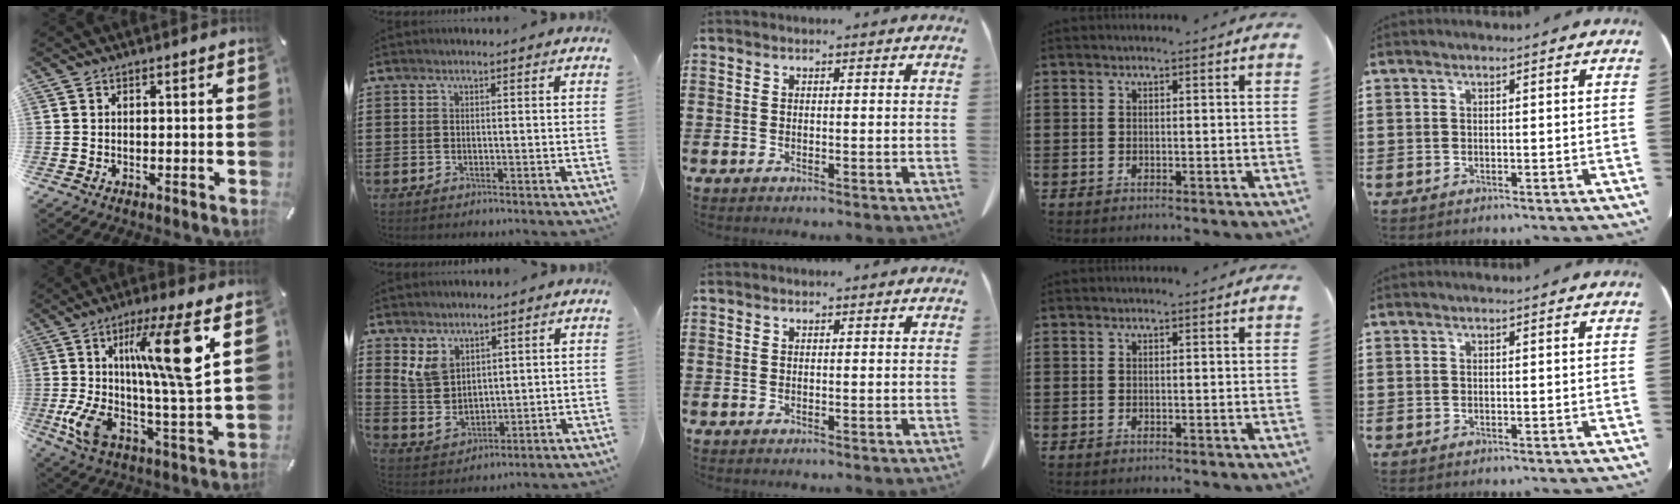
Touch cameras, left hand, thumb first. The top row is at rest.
{"thumb": {"total": 21.2, "force": [6.0, 4.9, 19.7], "torque": [-0.342, -0.020, 0.077]}, "index": {"total": 6.0, "force": [3.7, 3.9, 2.7], "torque": [-0.076, -0.004, 0.068]}}